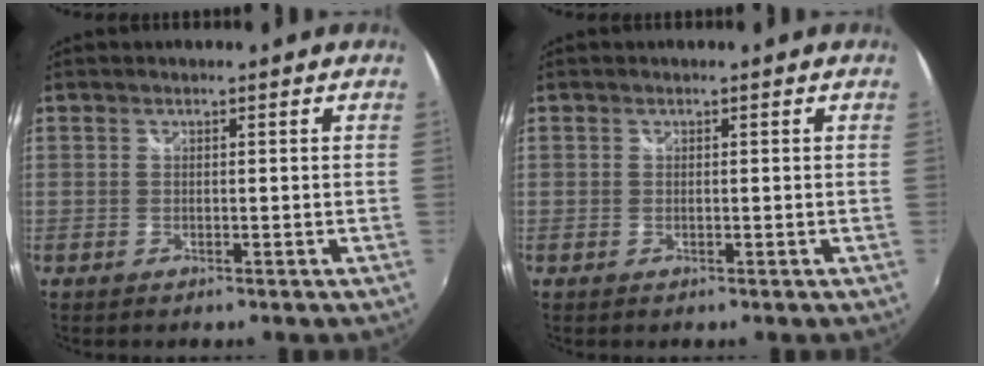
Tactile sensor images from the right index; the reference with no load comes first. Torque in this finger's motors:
{"motor_torque": [-0.05, -0.02, -0.02, 0.01]}